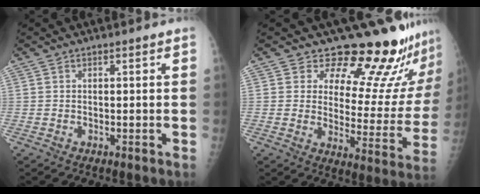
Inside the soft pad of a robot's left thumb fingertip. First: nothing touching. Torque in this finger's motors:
{"motor_torque": [0.08, 0.01, -0.16, -0.01, 0.08]}